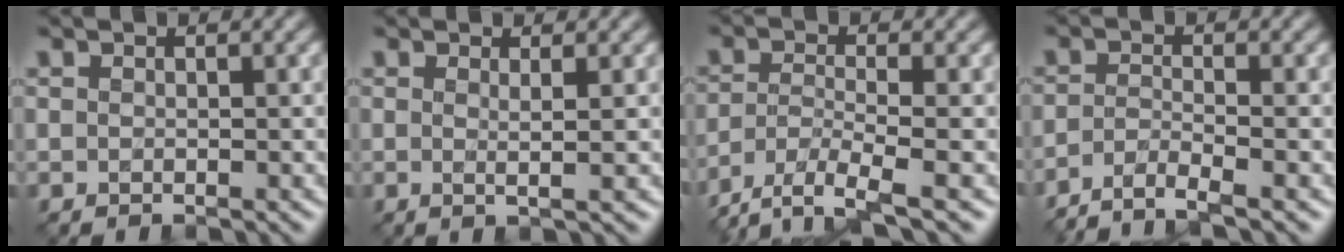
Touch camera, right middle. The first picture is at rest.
{"total": 1.4, "force": [0.2, 0.2, 1.3], "torque": [-0.022, 0.001, -0.002]}
{"total": 5.1, "force": [-3.8, 1.2, 3.3], "torque": [-0.068, -0.014, -0.077]}
{"total": 3.1, "force": [-2.4, 0.5, 1.8], "torque": [-0.027, -0.001, -0.060]}